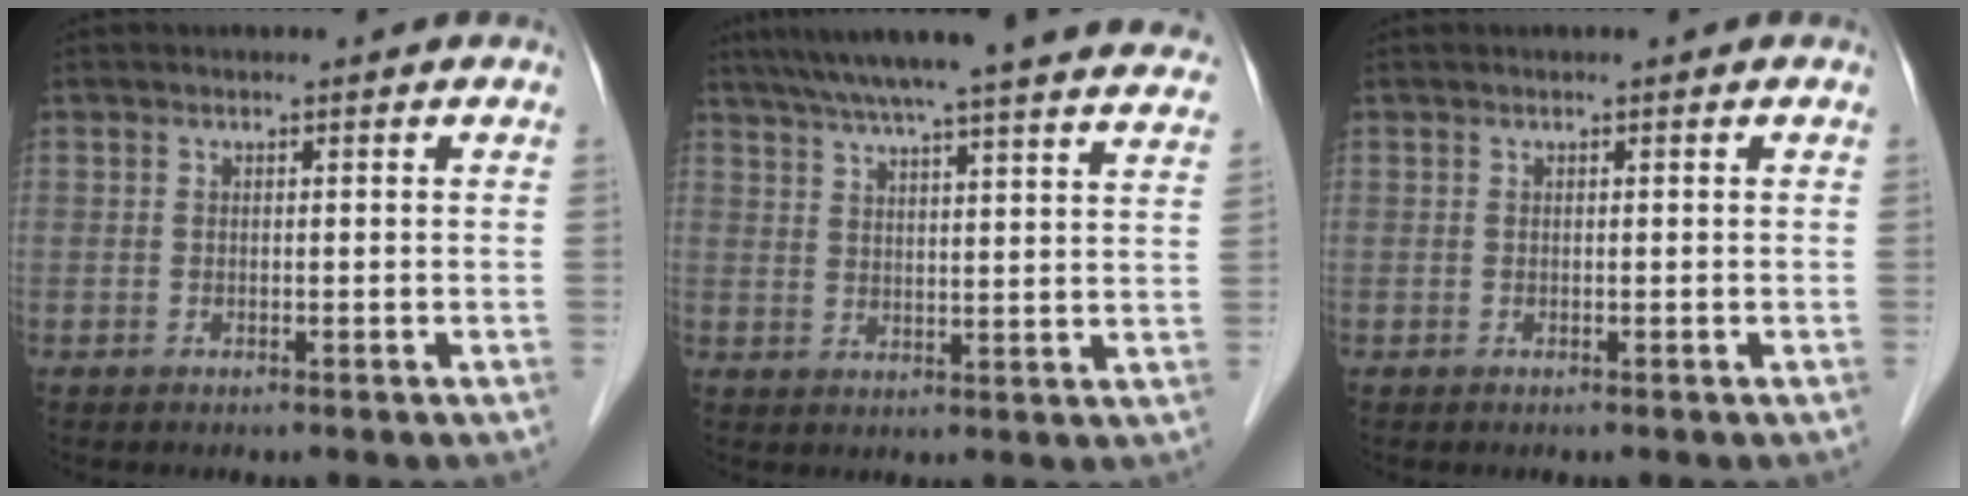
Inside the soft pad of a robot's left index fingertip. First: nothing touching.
{"total": 28.6, "force": [25.8, 1.1, 12.4], "torque": [-0.199, -0.020, 0.321]}
{"total": 0.0}